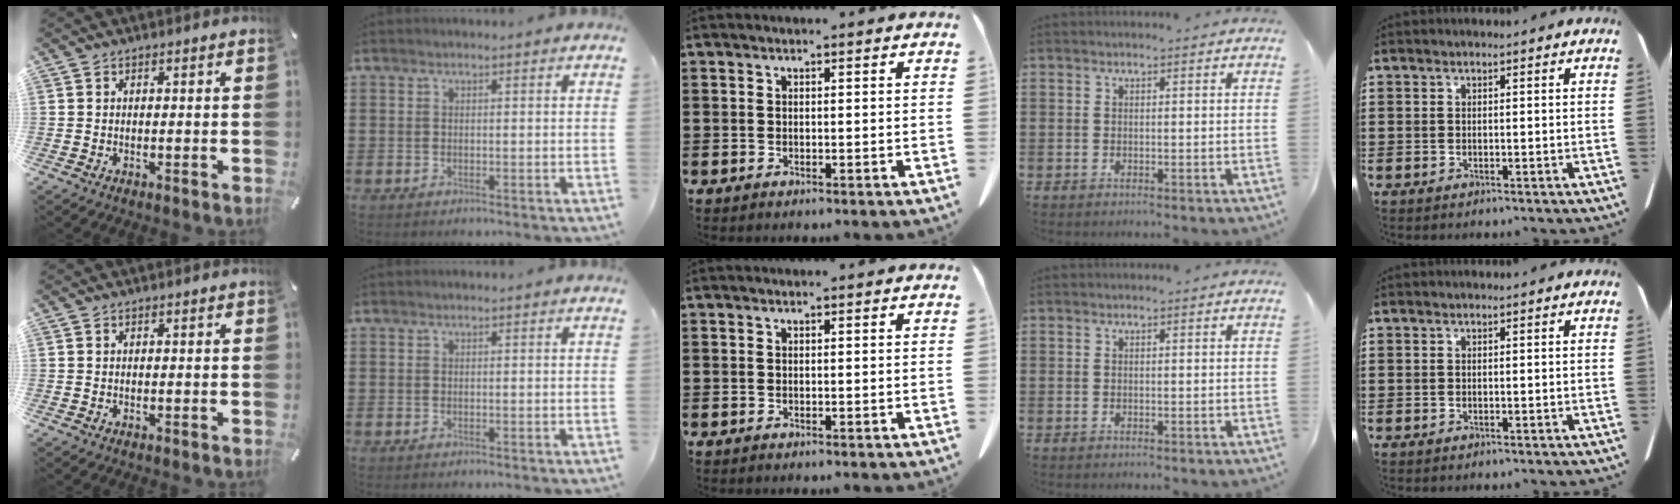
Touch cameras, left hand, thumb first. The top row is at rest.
{}